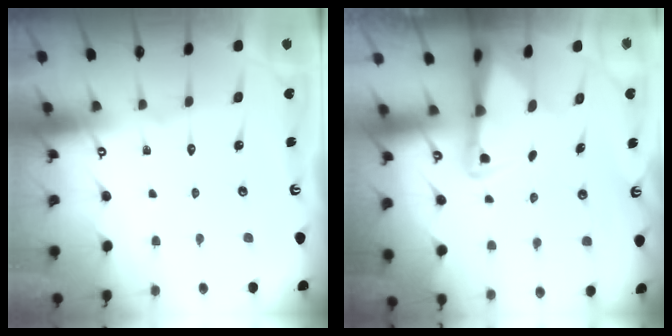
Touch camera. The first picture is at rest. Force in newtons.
{"total": 2.9, "press": 2.8, "slide": 0.6}